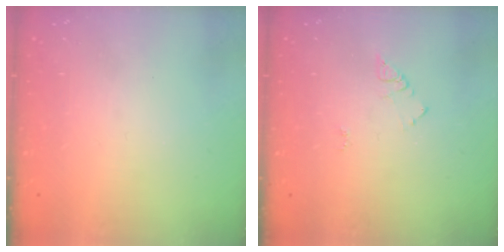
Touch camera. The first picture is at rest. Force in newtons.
{"total": 5.4, "press": 5.4, "slide": 0.5}